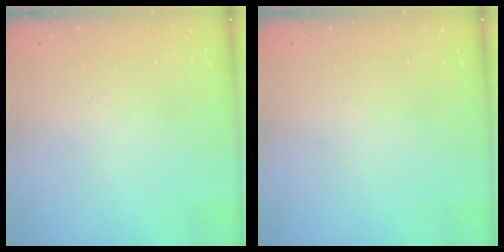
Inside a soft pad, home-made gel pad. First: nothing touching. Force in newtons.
{"total": 0.0}